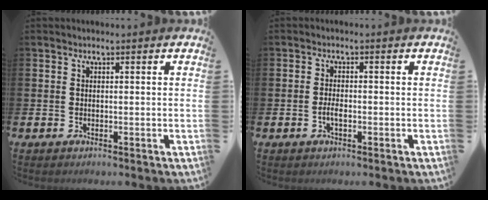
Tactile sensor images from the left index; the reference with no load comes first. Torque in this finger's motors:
{"motor_torque": [0.32, 0.19, -0.02, 0.08]}